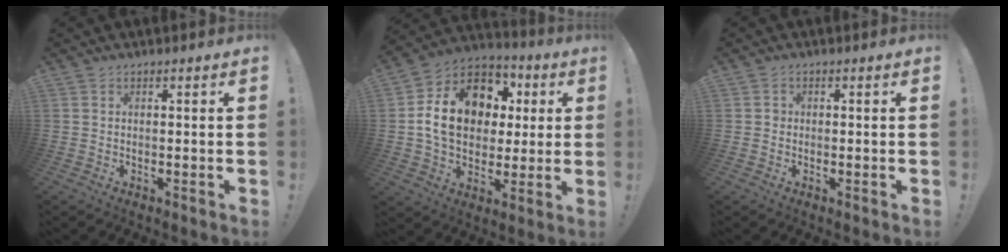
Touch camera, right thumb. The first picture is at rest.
{"total": 18.3, "force": [2.9, 14.0, 11.5], "torque": [-0.166, 0.006, 0.062]}
{"total": 1.4, "force": [-0.3, 1.3, 0.5], "torque": [-0.016, 0.008, -0.005]}